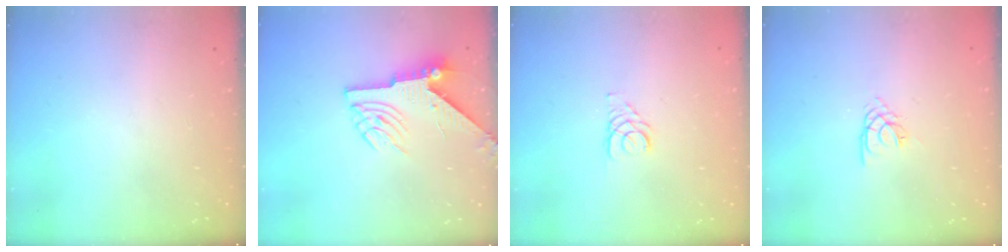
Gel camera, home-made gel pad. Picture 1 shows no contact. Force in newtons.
{"total": 6.1, "press": 6.0, "slide": 0.7}
{"total": 2.9, "press": 2.9, "slide": 0.3}
{"total": 1.4, "press": 1.3, "slide": 0.3}